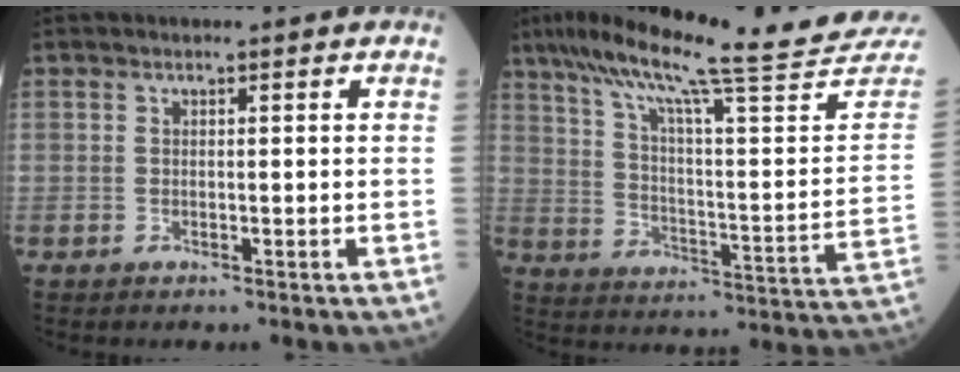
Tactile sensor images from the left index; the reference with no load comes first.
{"total": 26.7, "force": [23.3, -0.4, 12.9], "torque": [-0.214, -0.071, 0.317]}